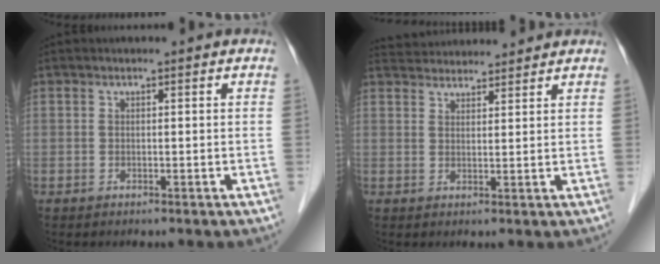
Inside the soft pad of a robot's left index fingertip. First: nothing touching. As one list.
[{"total": 8.8, "force": [8.5, 1.4, 1.7], "torque": [-0.031, 0.033, 0.127]}]